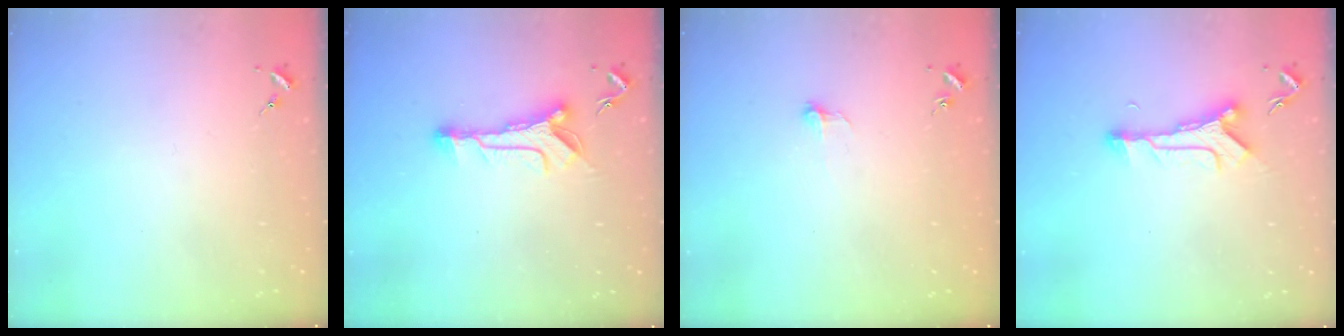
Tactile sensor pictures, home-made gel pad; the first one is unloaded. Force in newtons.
{"total": 11.4, "press": 11.4, "slide": 0.8}
{"total": 4.1, "press": 4.0, "slide": 0.3}
{"total": 9.9, "press": 9.9, "slide": 0.2}